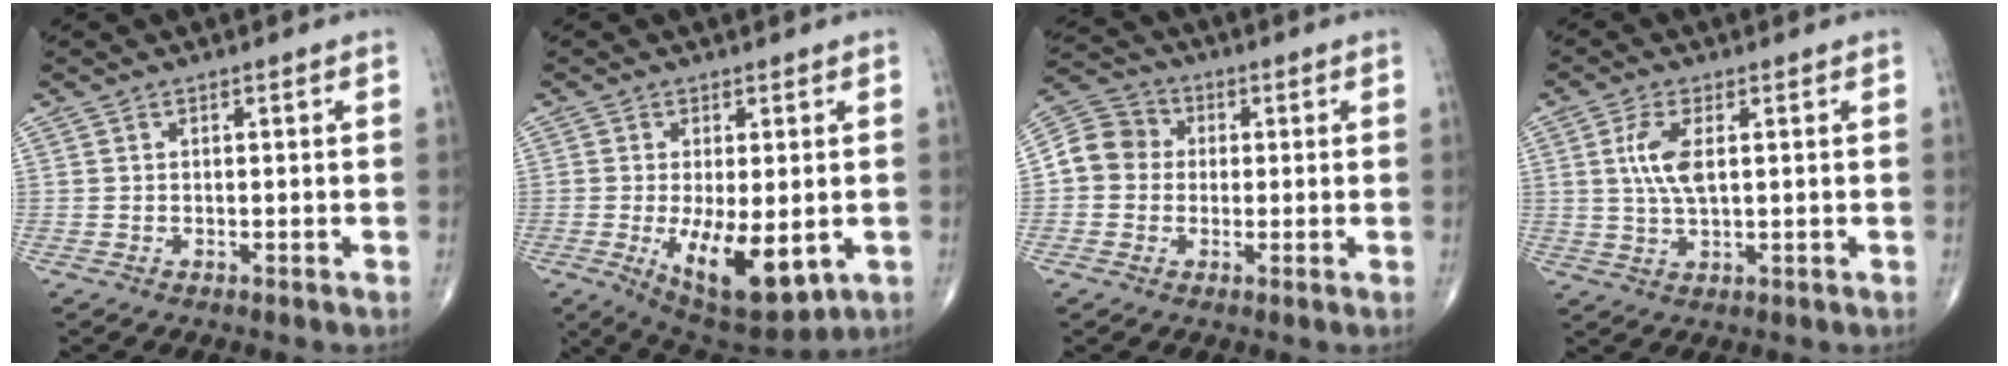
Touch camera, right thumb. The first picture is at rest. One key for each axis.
{"total": 12.8, "fx": -2.8, "fy": 5.4, "fz": 11.2, "tx": -0.170, "ty": -0.025, "tz": -0.026}
{"total": 7.7, "fx": 0.2, "fy": 7.0, "fz": 3.2, "tx": -0.044, "ty": 0.024, "tz": -0.011}
{"total": 6.0, "fx": 1.3, "fy": 2.3, "fz": 5.4, "tx": -0.122, "ty": -0.004, "tz": 0.026}